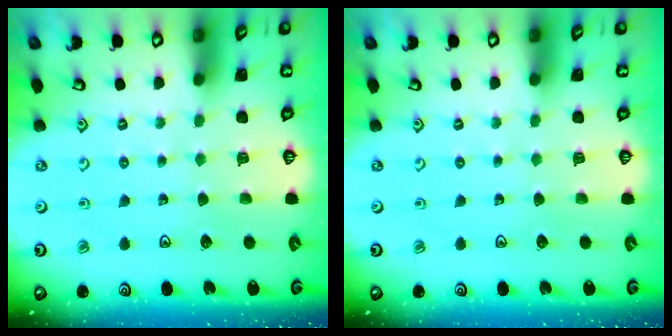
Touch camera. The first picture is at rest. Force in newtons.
{"total": 0.0}